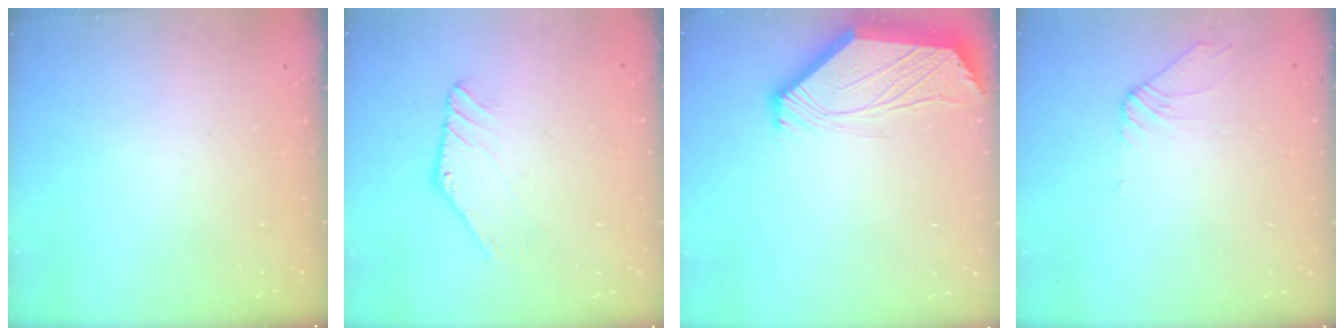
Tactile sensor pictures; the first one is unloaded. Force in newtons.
{"total": 1.5, "press": 1.5, "slide": 0.0}
{"total": 2.5, "press": 2.4, "slide": 0.6}
{"total": 3.5, "press": 3.5, "slide": 0.6}